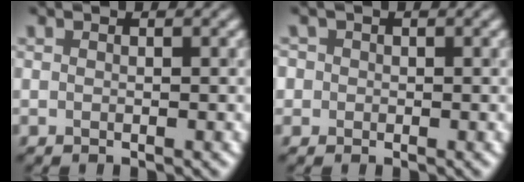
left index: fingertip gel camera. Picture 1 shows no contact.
{"total": 1.4, "force": [0.3, 1.4, 0.4], "torque": [-0.002, 0.004, -0.004]}